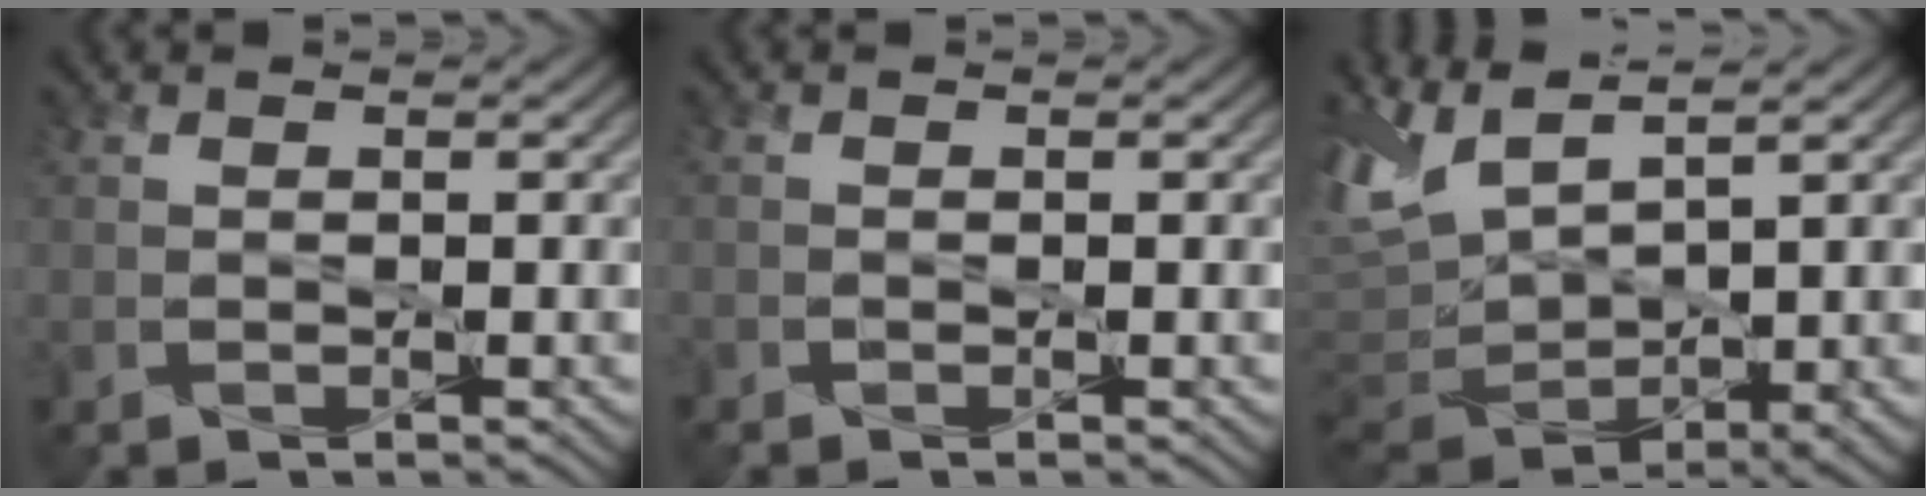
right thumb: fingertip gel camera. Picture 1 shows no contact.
{"total": 0.6, "force": [-0.5, 0.2, 0.2], "torque": [-0.004, -0.002, -0.011]}
{"total": 9.9, "force": [5.0, 3.9, 7.7], "torque": [-0.209, 0.008, 0.098]}